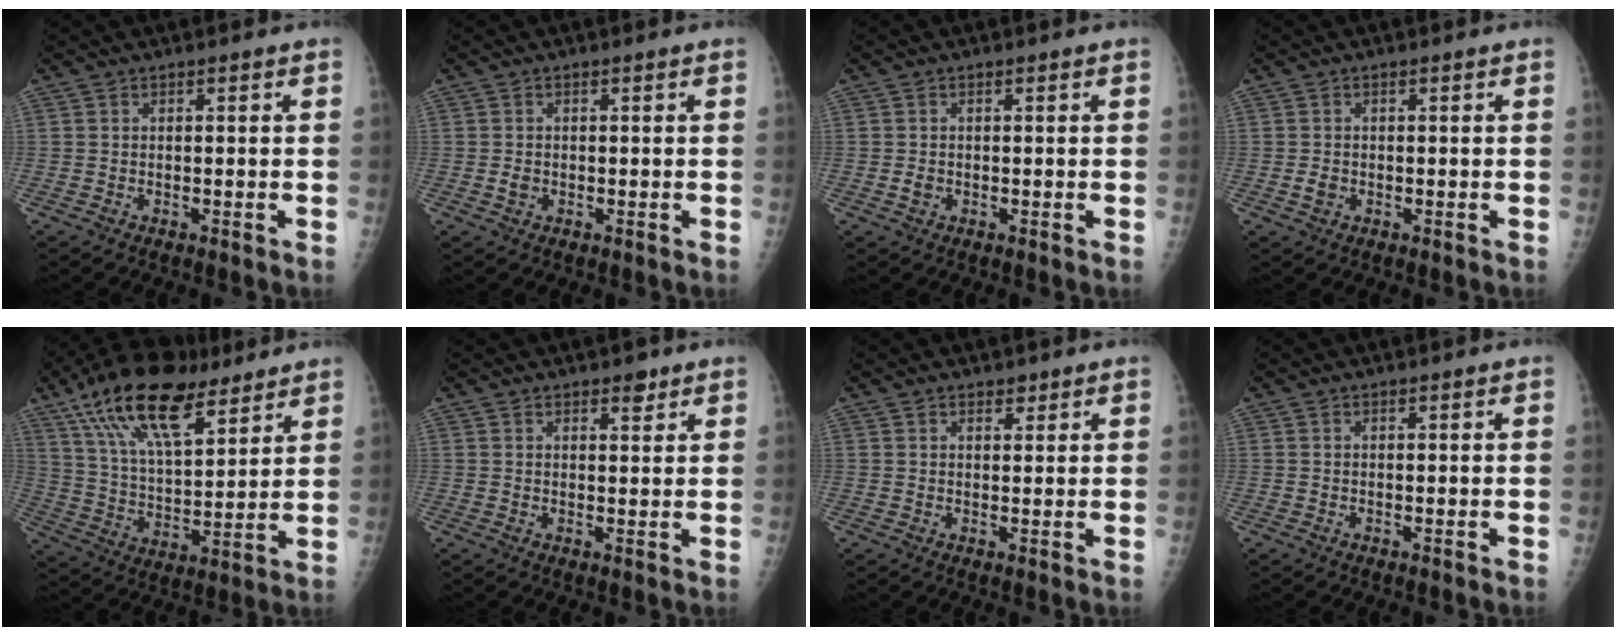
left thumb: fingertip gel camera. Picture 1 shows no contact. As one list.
[{"total": 1.3, "force": [-0.2, 1.1, 0.7], "torque": [-0.010, 0.001, -0.002]}, {"total": 1.3, "force": [-0.2, 1.0, 0.7], "torque": [-0.009, 0.001, -0.002]}, {"total": 1.8, "force": [-0.4, 1.4, 0.9], "torque": [-0.012, 0.002, -0.004]}, {"total": 20.7, "force": [13.2, 8.3, 13.7], "torque": [-0.222, -0.035, 0.238]}, {"total": 2.5, "force": [1.8, 1.2, 1.2], "torque": [-0.005, -0.010, 0.024]}, {"total": 1.8, "force": [1.3, 1.0, 0.5], "torque": [0.006, -0.009, 0.017]}, {"total": 0.0}]